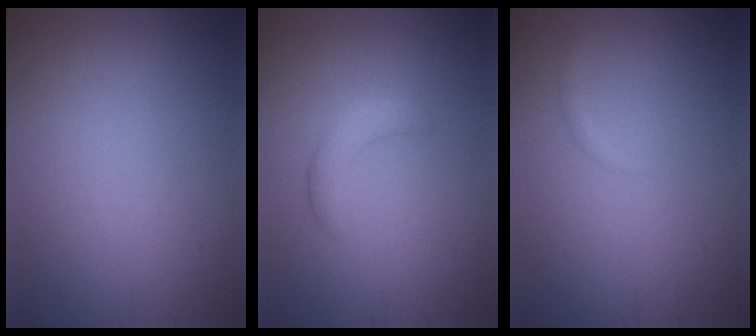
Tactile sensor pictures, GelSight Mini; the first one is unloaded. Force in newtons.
{"total": 2.0, "press": 1.9, "slide": 0.2}
{"total": 0.7, "press": 0.7, "slide": 0.1}